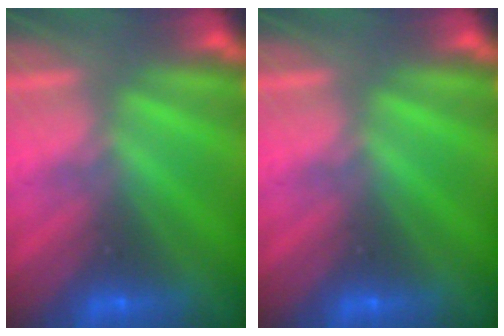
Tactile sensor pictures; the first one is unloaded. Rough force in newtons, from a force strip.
{"total": 0.0}